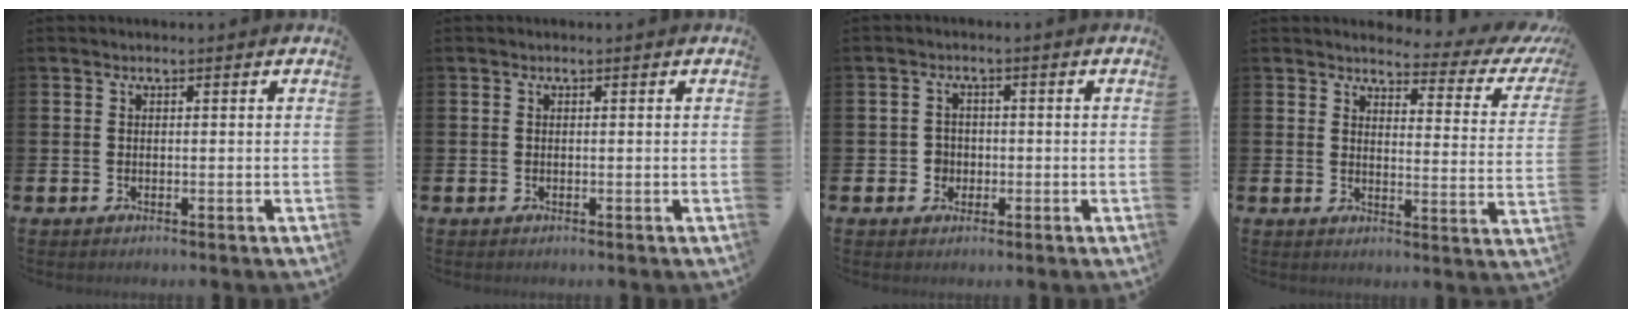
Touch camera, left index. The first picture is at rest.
{"total": 0.0}
{"total": 2.1, "force": [-0.5, 2.1, 0.2], "torque": [-0.007, 0.005, -0.017]}
{"total": 2.9, "force": [2.5, 0.9, 1.0], "torque": [-0.021, -0.031, 0.032]}